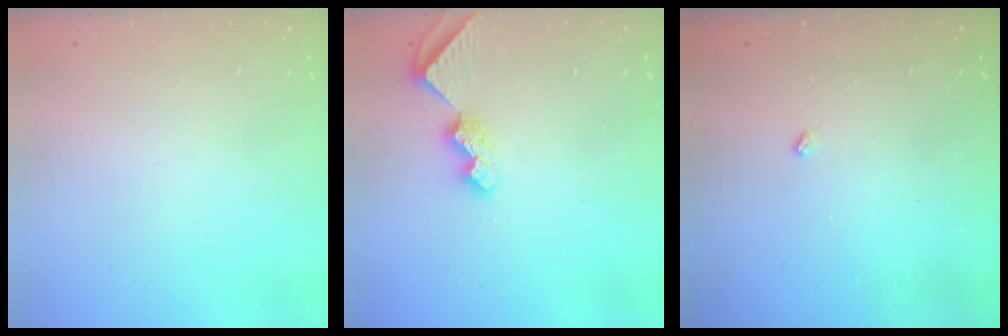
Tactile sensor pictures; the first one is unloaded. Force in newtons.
{"total": 8.0, "press": 8.0, "slide": 0.8}
{"total": 2.1, "press": 2.1, "slide": 0.4}